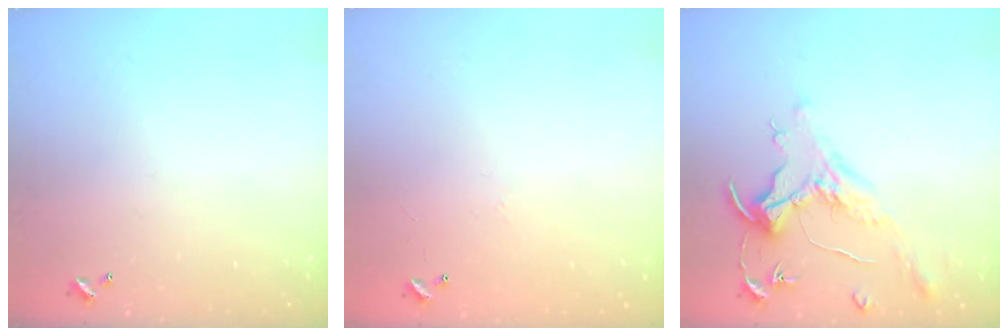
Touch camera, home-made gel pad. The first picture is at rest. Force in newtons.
{"total": 7.7, "press": 7.7, "slide": 0.5}
{"total": 1.6, "press": 1.4, "slide": 0.7}